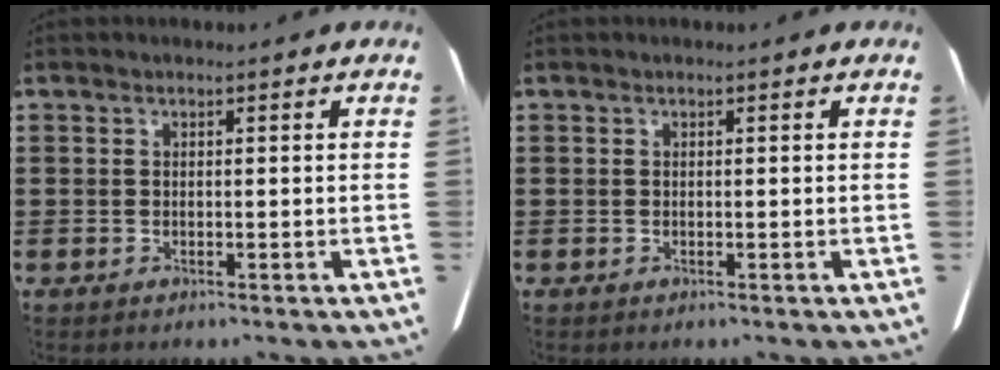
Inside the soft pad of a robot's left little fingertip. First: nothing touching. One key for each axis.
{"total": 0.0}